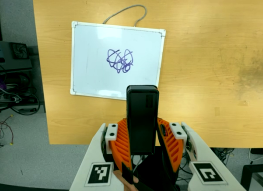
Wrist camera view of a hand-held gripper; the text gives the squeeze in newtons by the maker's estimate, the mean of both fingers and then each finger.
{"total": 3.9, "left": 2.5, "right": 5.4}